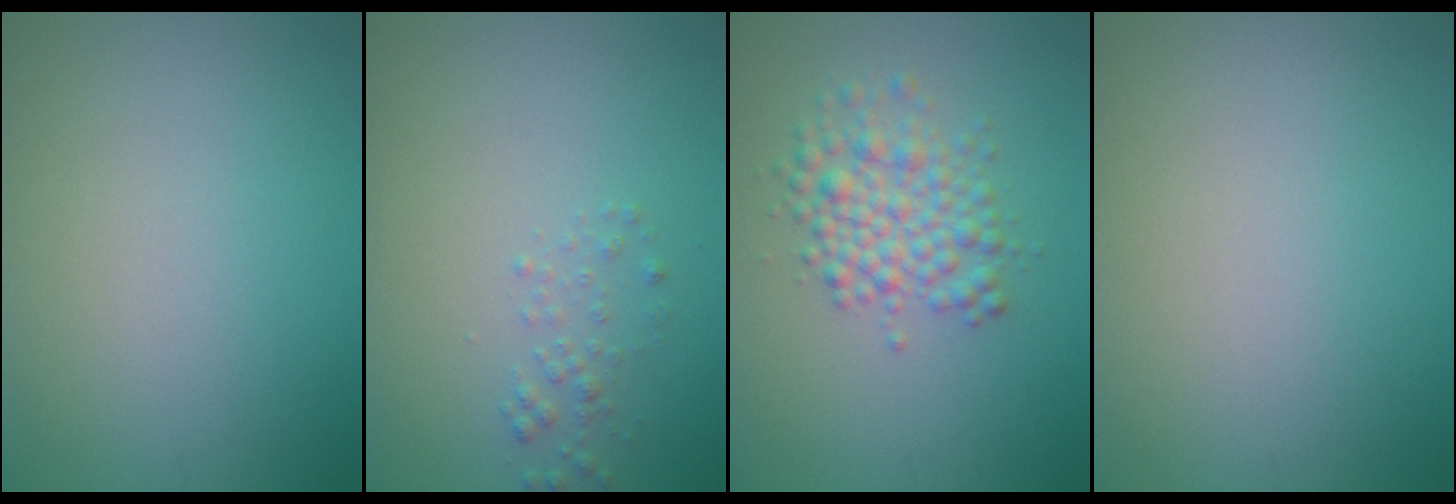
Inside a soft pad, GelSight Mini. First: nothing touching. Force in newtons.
{"total": 1.2, "press": 1.2, "slide": 0.1}
{"total": 3.8, "press": 3.8, "slide": 0.0}
{"total": 0.0}